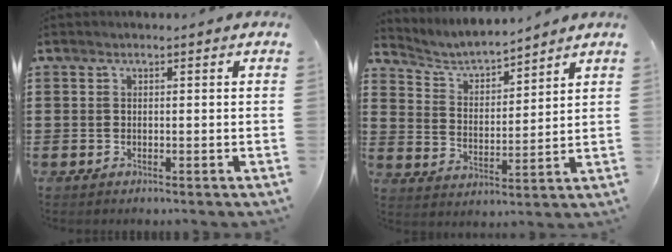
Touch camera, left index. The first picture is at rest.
{"total": 4.5, "force": [4.4, 0.4, 0.8], "torque": [-0.040, -0.030, 0.073]}